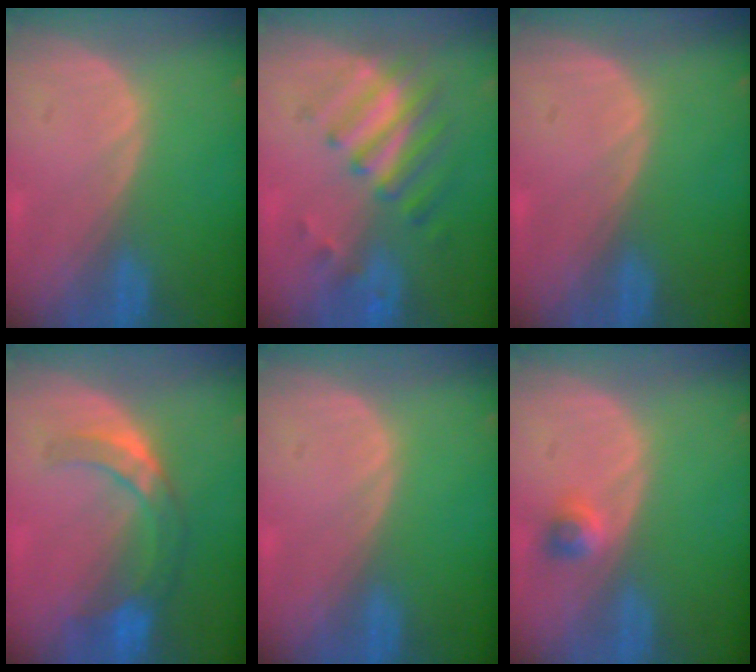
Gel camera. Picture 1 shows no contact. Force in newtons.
{"total": 7.7, "press": 6.8, "slide": 3.6}
{"total": 0.0}
{"total": 7.3, "press": 6.5, "slide": 3.3}
{"total": 0.0}
{"total": 2.4, "press": 2.0, "slide": 1.2}